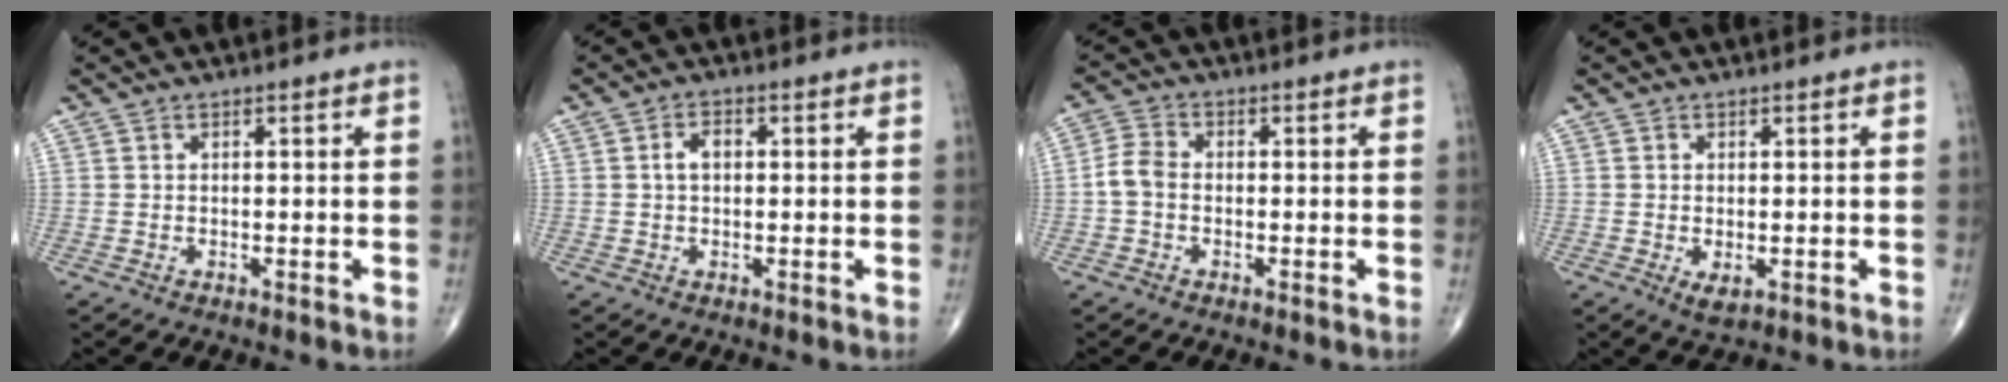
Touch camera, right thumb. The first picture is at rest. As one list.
[{"total": 2.9, "force": [0.3, 1.8, 2.2], "torque": [-0.040, 0.011, 0.003]}, {"total": 4.1, "force": [-0.8, 2.9, 2.8], "torque": [-0.056, 0.011, -0.025]}, {"total": 2.5, "force": [-0.7, 1.2, 2.1], "torque": [-0.035, -0.006, -0.007]}]